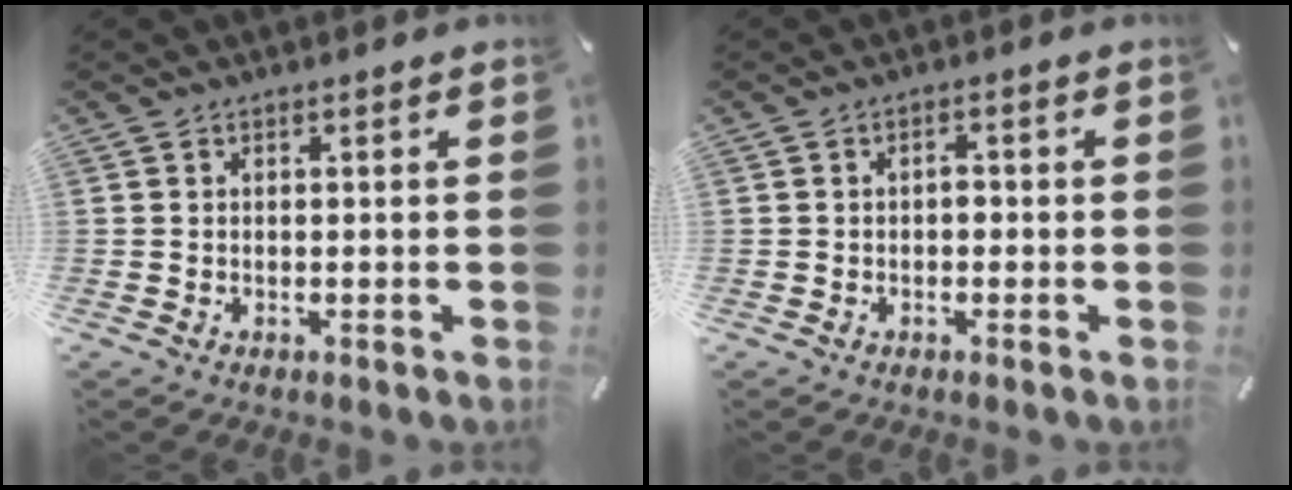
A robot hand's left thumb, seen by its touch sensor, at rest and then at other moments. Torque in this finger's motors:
{"motor_torque": [0.35, 0.17, 0.10, 0.15, -0.01]}